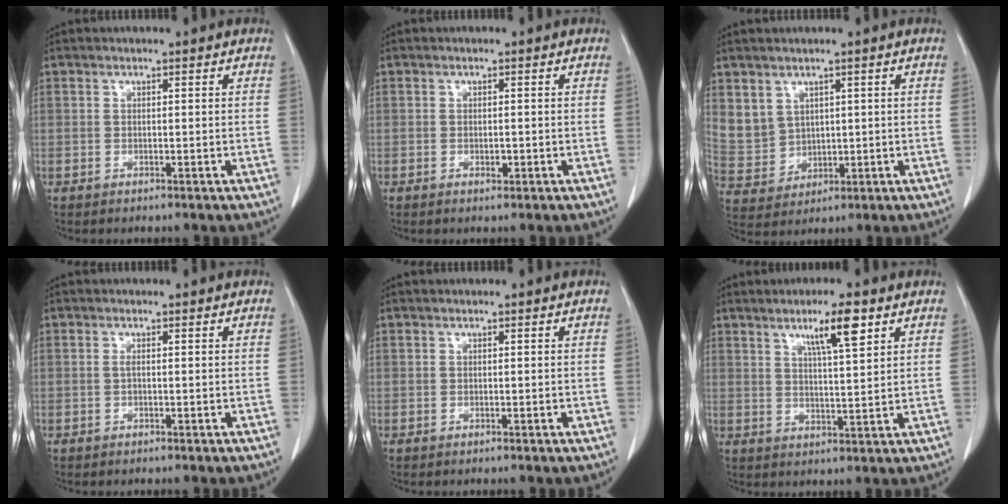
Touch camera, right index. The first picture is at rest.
{"total": 0.9, "force": [-0.3, 0.4, 0.7], "torque": [-0.011, 0.000, -0.001]}
{"total": 7.9, "force": [3.4, 6.8, 2.0], "torque": [-0.056, 0.018, 0.092]}
{"total": 0.5, "force": [0.0, 0.1, 0.5], "torque": [-0.008, 0.002, 0.000]}
{"total": 0.0}
{"total": 6.9, "force": [3.9, 0.4, 5.6], "torque": [-0.097, 0.000, 0.066]}